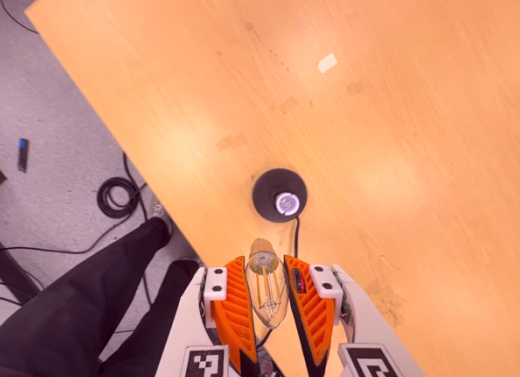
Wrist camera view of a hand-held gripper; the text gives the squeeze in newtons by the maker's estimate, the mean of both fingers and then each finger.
{"total": 9.9, "left": 9.4, "right": 10.4}